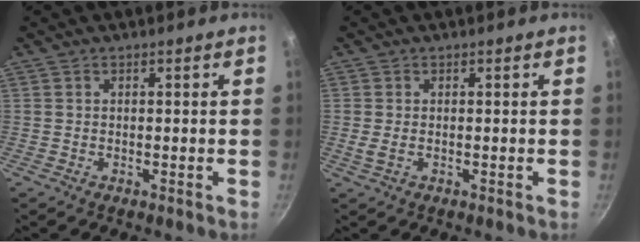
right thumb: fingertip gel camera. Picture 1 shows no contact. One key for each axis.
{"total": 1.7, "fx": -0.1, "fy": 0.9, "fz": 1.4, "tx": -0.030, "ty": -0.002, "tz": -0.001}